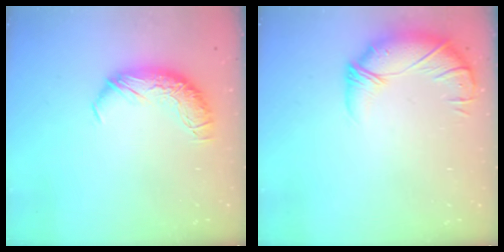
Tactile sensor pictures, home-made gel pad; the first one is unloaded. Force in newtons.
{"total": 3.7, "press": 2.8, "slide": 2.5}